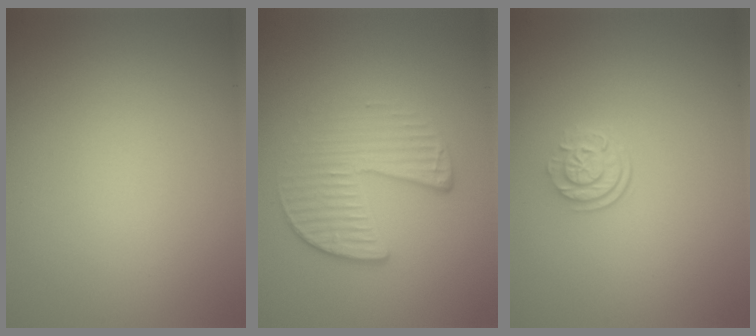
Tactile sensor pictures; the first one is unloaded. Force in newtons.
{"total": 3.9, "press": 3.0, "slide": 2.6}
{"total": 2.4, "press": 1.7, "slide": 1.6}